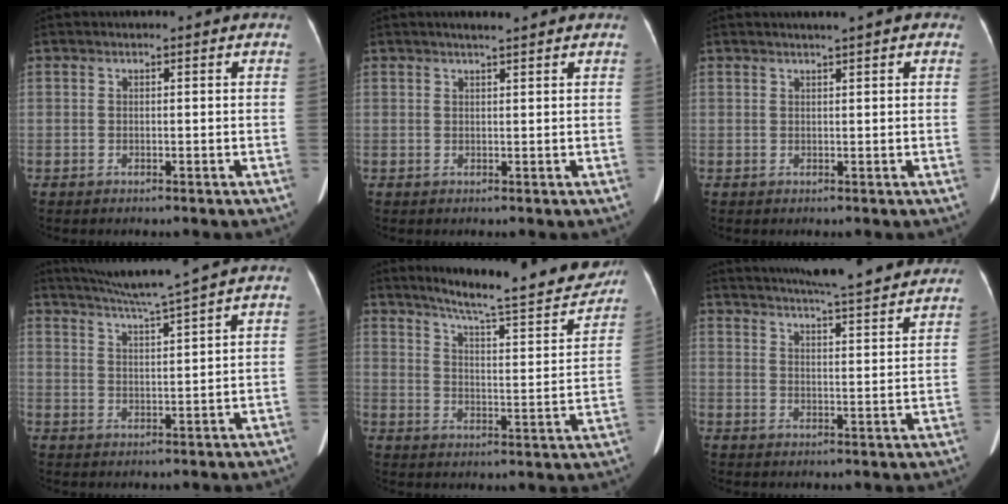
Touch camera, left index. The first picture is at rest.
{"total": 3.2, "force": [2.7, 0.1, 1.8], "torque": [-0.029, 0.013, 0.038]}
{"total": 3.8, "force": [2.7, 0.5, 2.6], "torque": [-0.037, 0.019, 0.033]}
{"total": 8.4, "force": [7.2, -2.1, 3.8], "torque": [-0.067, 0.000, 0.122]}
{"total": 19.3, "force": [17.2, 1.4, 8.7], "torque": [-0.130, -0.038, 0.231]}
{"total": 22.2, "force": [19.9, 1.5, 9.7], "torque": [-0.158, -0.004, 0.260]}